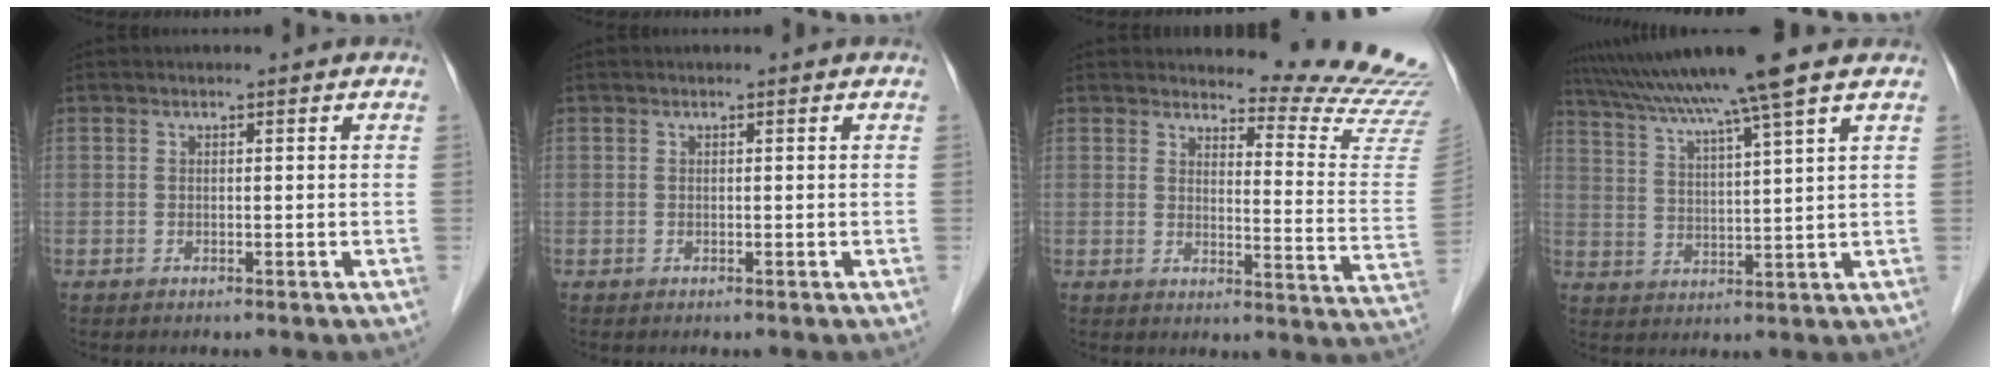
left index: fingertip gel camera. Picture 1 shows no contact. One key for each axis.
{"total": 0.0}
{"total": 14.1, "fx": 14.1, "fy": -0.8, "fz": 1.3, "tx": -0.008, "ty": -0.142, "tz": 0.141}
{"total": 12.9, "fx": 10.3, "fy": -2.0, "fz": 7.6, "tx": -0.131, "ty": 0.011, "tz": 0.161}